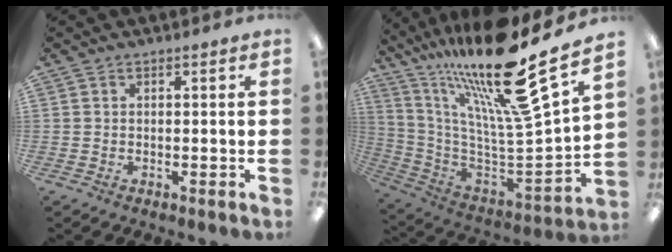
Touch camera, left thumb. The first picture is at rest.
{"total": 22.6, "force": [17.3, 1.2, 14.6], "torque": [-0.241, -0.135, 0.268]}